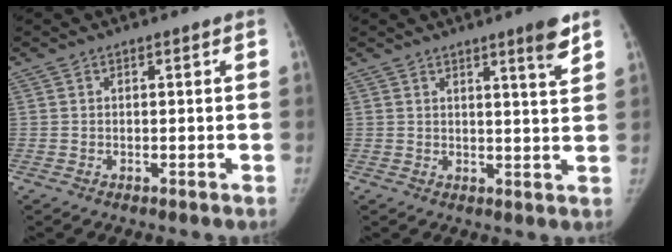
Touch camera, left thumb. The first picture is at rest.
{"total": 5.4, "force": [3.5, 0.1, 4.1], "torque": [-0.052, -0.026, 0.049]}